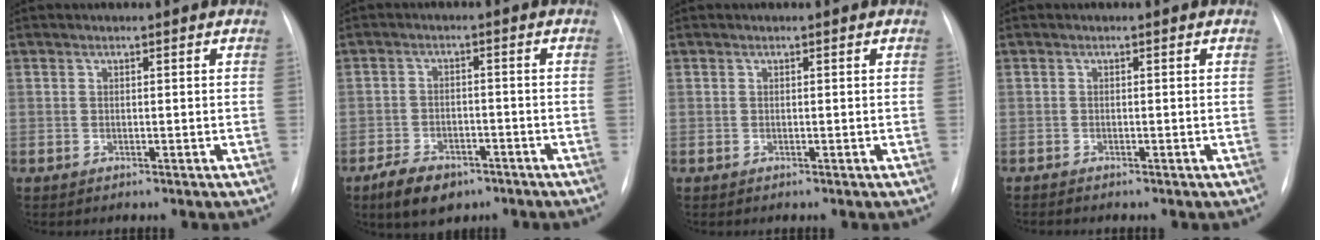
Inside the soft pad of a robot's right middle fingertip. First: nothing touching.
{"total": 6.8, "force": [-4.7, 3.6, 3.5], "torque": [-0.070, -0.003, -0.074]}
{"total": 0.0}
{"total": 0.9, "force": [-0.8, 0.1, 0.4], "torque": [-0.011, -0.004, -0.011]}